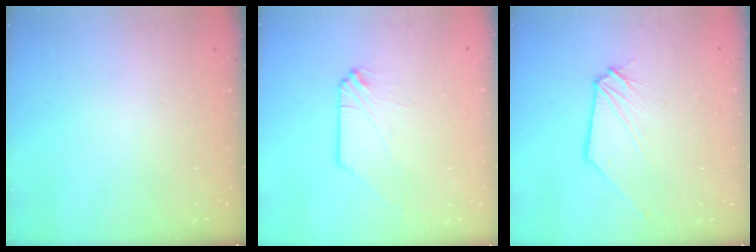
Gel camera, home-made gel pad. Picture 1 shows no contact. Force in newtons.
{"total": 0.0}
{"total": 0.7, "press": 0.7, "slide": 0.1}